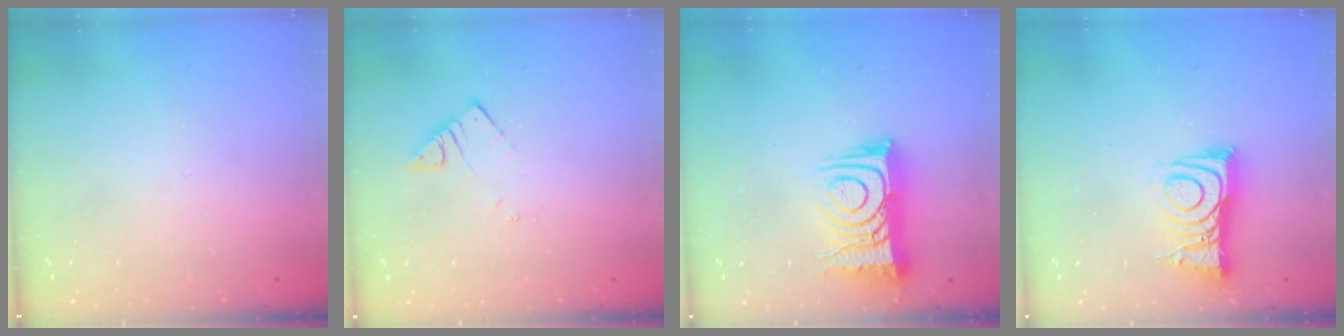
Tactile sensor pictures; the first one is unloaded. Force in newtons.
{"total": 2.6, "press": 2.6, "slide": 0.1}
{"total": 14.0, "press": 14.0, "slide": 1.0}
{"total": 8.3, "press": 8.3, "slide": 0.7}